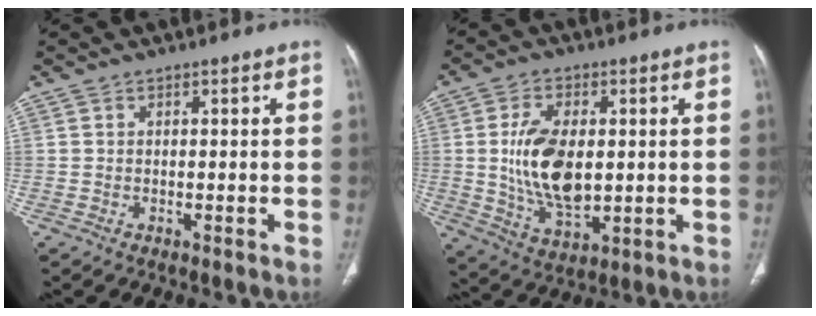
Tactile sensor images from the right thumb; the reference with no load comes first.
{"total": 13.4, "force": [0.7, 7.4, 11.2], "torque": [-0.202, -0.012, 0.023]}